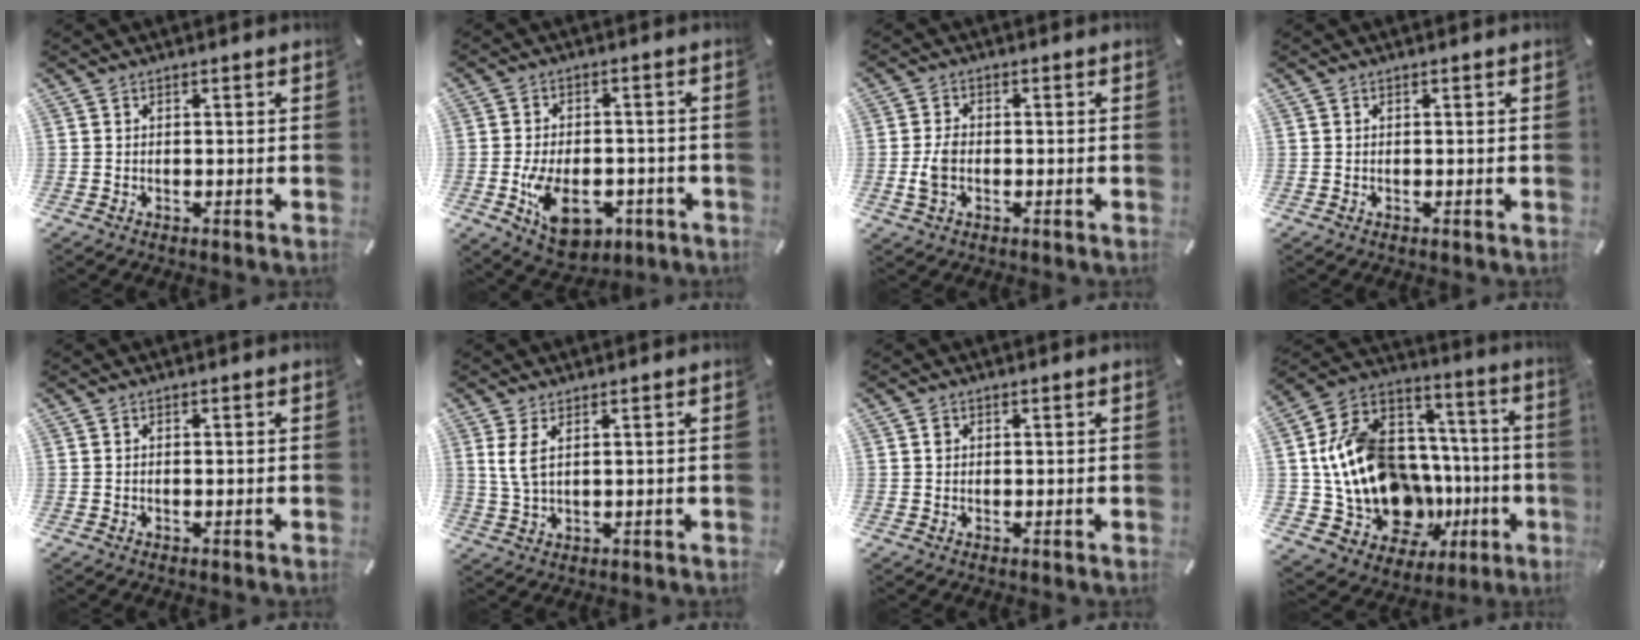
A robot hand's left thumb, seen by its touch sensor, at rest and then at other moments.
{"total": 11.3, "force": [-3.8, 7.2, 7.9], "torque": [-0.153, 0.005, -0.061]}
{"total": 4.4, "force": [-0.8, 3.0, 3.0], "torque": [-0.059, -0.001, -0.018]}
{"total": 0.0}
{"total": 0.0}
{"total": 4.6, "force": [1.8, 1.7, 3.9], "torque": [-0.097, -0.006, 0.030]}
{"total": 0.8, "force": [0.3, 0.7, 0.2], "torque": [0.003, -0.002, 0.004]}
{"total": 22.0, "force": [-4.4, 16.5, 13.9], "torque": [-0.270, -0.017, -0.042]}